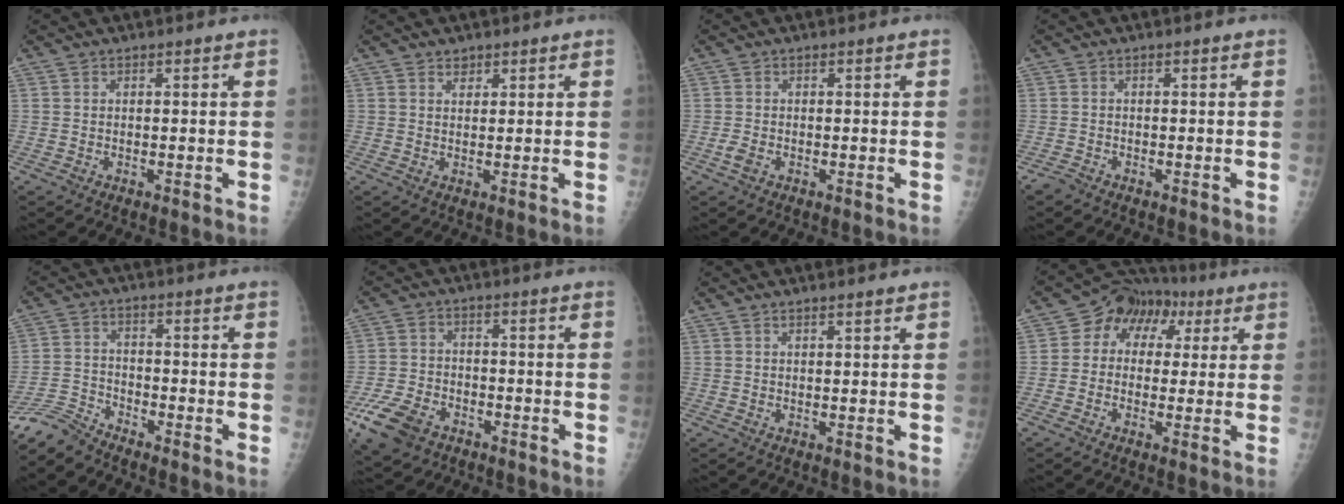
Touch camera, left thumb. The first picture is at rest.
{"total": 1.6, "force": [1.1, 1.1, 0.4], "torque": [0.007, -0.006, 0.016]}
{"total": 1.8, "force": [-0.7, 1.2, 1.1], "torque": [-0.023, -0.001, -0.014]}
{"total": 1.3, "force": [-1.1, 0.6, 0.2], "torque": [-0.006, -0.001, -0.025]}
{"total": 5.1, "force": [-5.1, 0.4, -0.3], "torque": [0.000, 0.018, -0.107]}
{"total": 10.0, "force": [-5.6, 6.5, 5.2], "torque": [-0.104, 0.019, -0.099]}
{"total": 1.3, "force": [1.0, 0.2, 0.8], "torque": [-0.009, -0.005, 0.017]}
{"total": 11.5, "force": [2.8, 9.0, 6.6], "torque": [-0.065, 0.026, 0.030]}